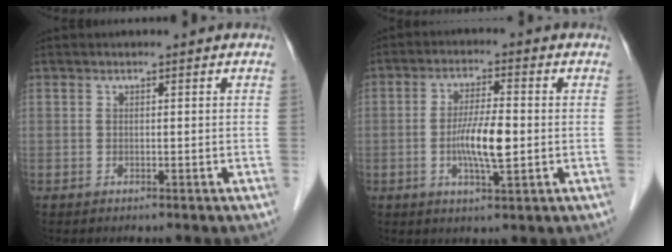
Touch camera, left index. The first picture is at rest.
{"total": 6.9, "force": [-1.3, 1.1, 6.7], "torque": [-0.130, -0.010, -0.026]}